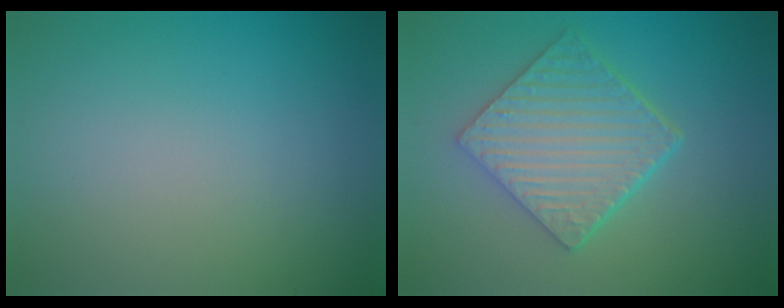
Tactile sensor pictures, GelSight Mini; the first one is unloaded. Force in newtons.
{"total": 5.6, "press": 4.5, "slide": 3.4}